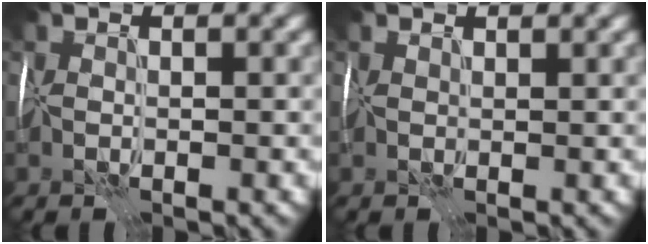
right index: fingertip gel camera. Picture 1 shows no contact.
{"total": 0.9, "force": [0.9, 0.2, 0.1], "torque": [-0.002, -0.001, 0.014]}